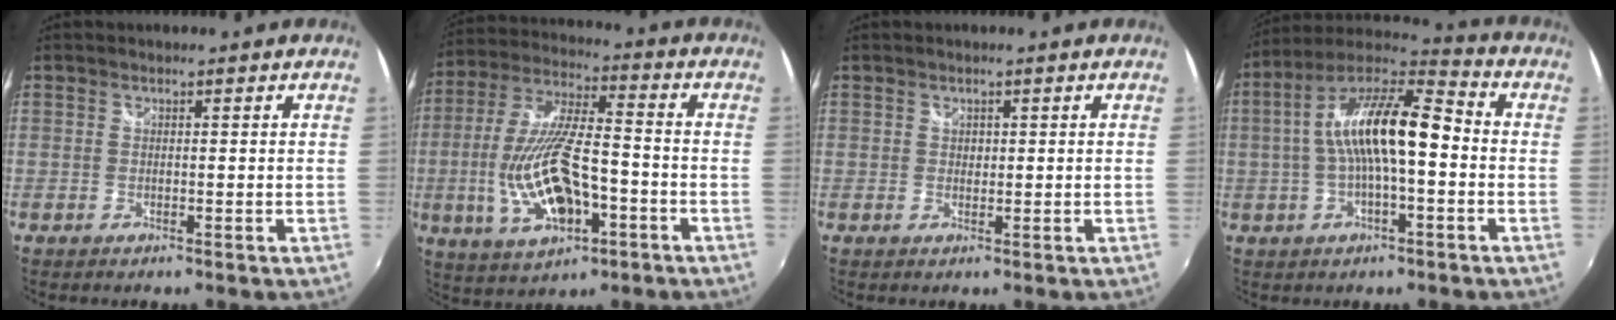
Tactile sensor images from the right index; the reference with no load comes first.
{"total": 17.3, "force": [-5.2, 6.7, 15.1], "torque": [-0.323, -0.011, -0.081]}
{"total": 0.9, "force": [0.3, 0.8, 0.2], "torque": [0.000, 0.001, 0.004]}
{"total": 15.3, "force": [-0.6, 4.5, 14.6], "torque": [-0.267, 0.021, -0.019]}